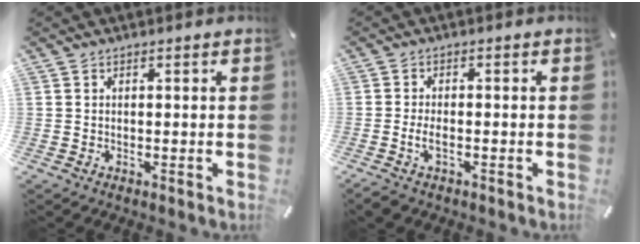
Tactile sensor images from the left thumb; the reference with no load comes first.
{"total": 3.5, "force": [-1.4, 1.8, 2.7], "torque": [-0.059, 0.003, -0.028]}